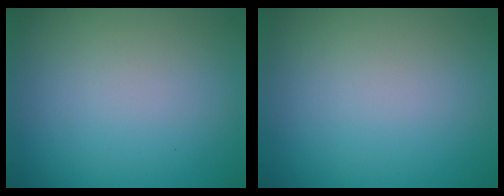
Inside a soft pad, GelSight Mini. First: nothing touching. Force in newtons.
{"total": 0.0}